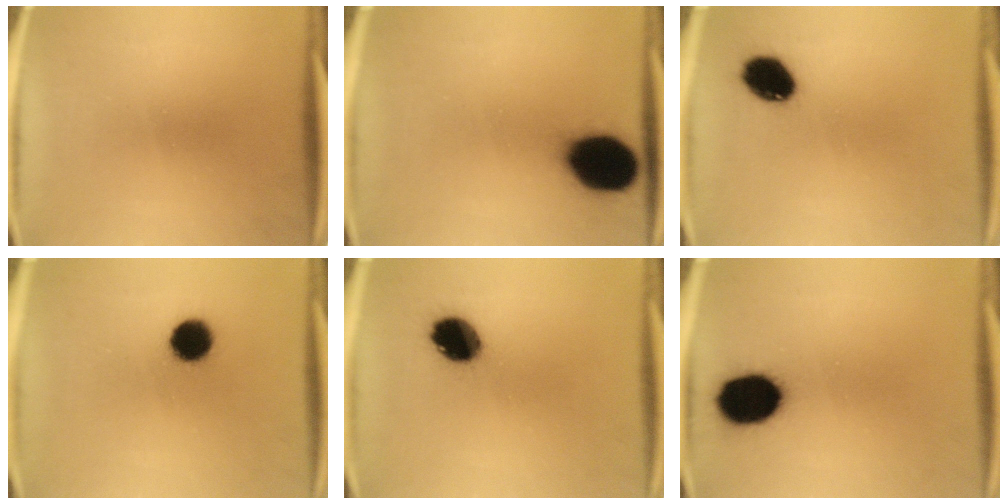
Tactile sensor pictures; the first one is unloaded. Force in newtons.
{"total": 16.8}
{"total": 9.0}
{"total": 8.6}
{"total": 10.2}
{"total": 14.4}